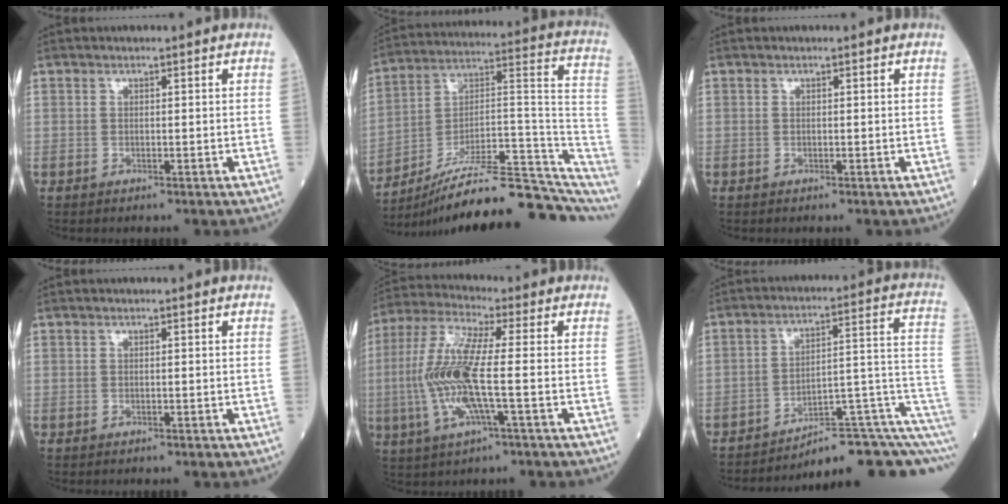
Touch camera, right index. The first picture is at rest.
{"total": 23.1, "force": [-18.6, 3.6, 13.4], "torque": [-0.132, 0.045, -0.279]}
{"total": 0.0}
{"total": 0.0}
{"total": 12.4, "force": [-1.6, 1.0, 12.2], "torque": [-0.271, 0.002, -0.038]}
{"total": 13.6, "force": [-7.7, 3.1, 10.8], "torque": [-0.098, 0.080, -0.095]}